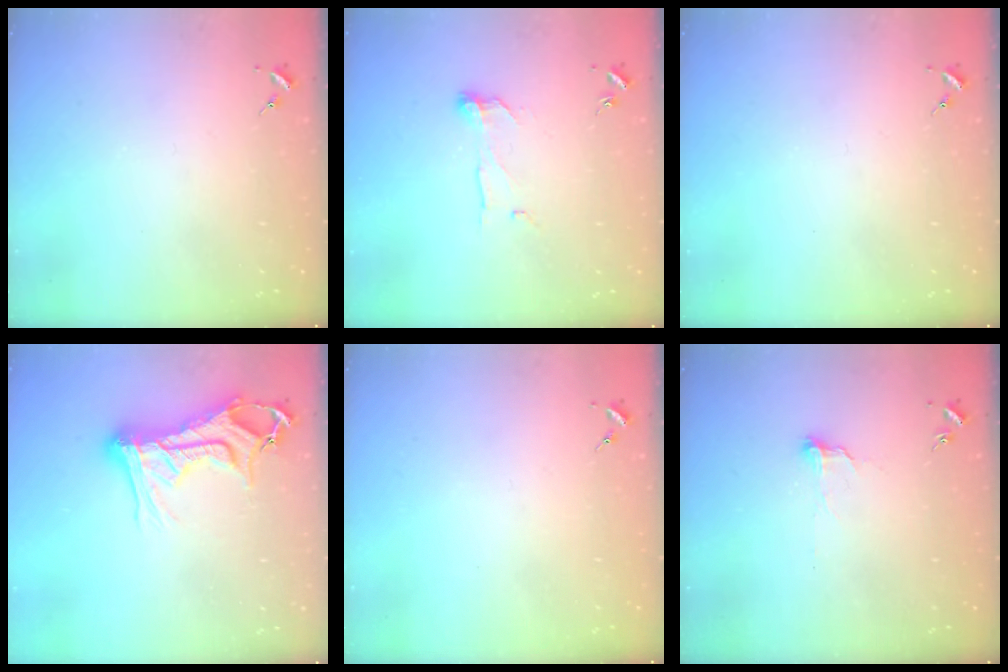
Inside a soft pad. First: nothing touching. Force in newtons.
{"total": 7.9, "press": 7.8, "slide": 0.3}
{"total": 0.0}
{"total": 17.4, "press": 17.3, "slide": 1.7}
{"total": 0.0}
{"total": 6.3, "press": 6.3, "slide": 0.5}